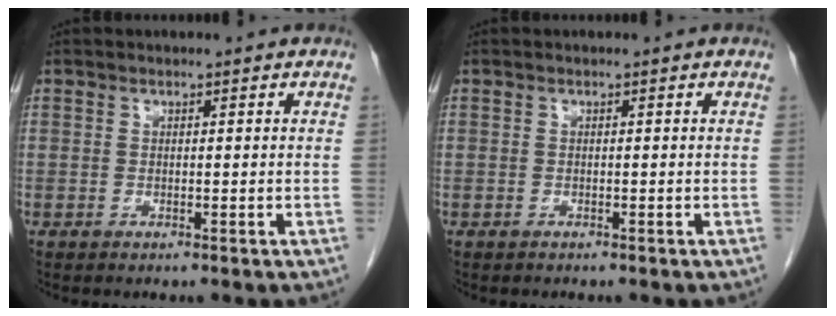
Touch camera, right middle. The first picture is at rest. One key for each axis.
{"total": 0.0}